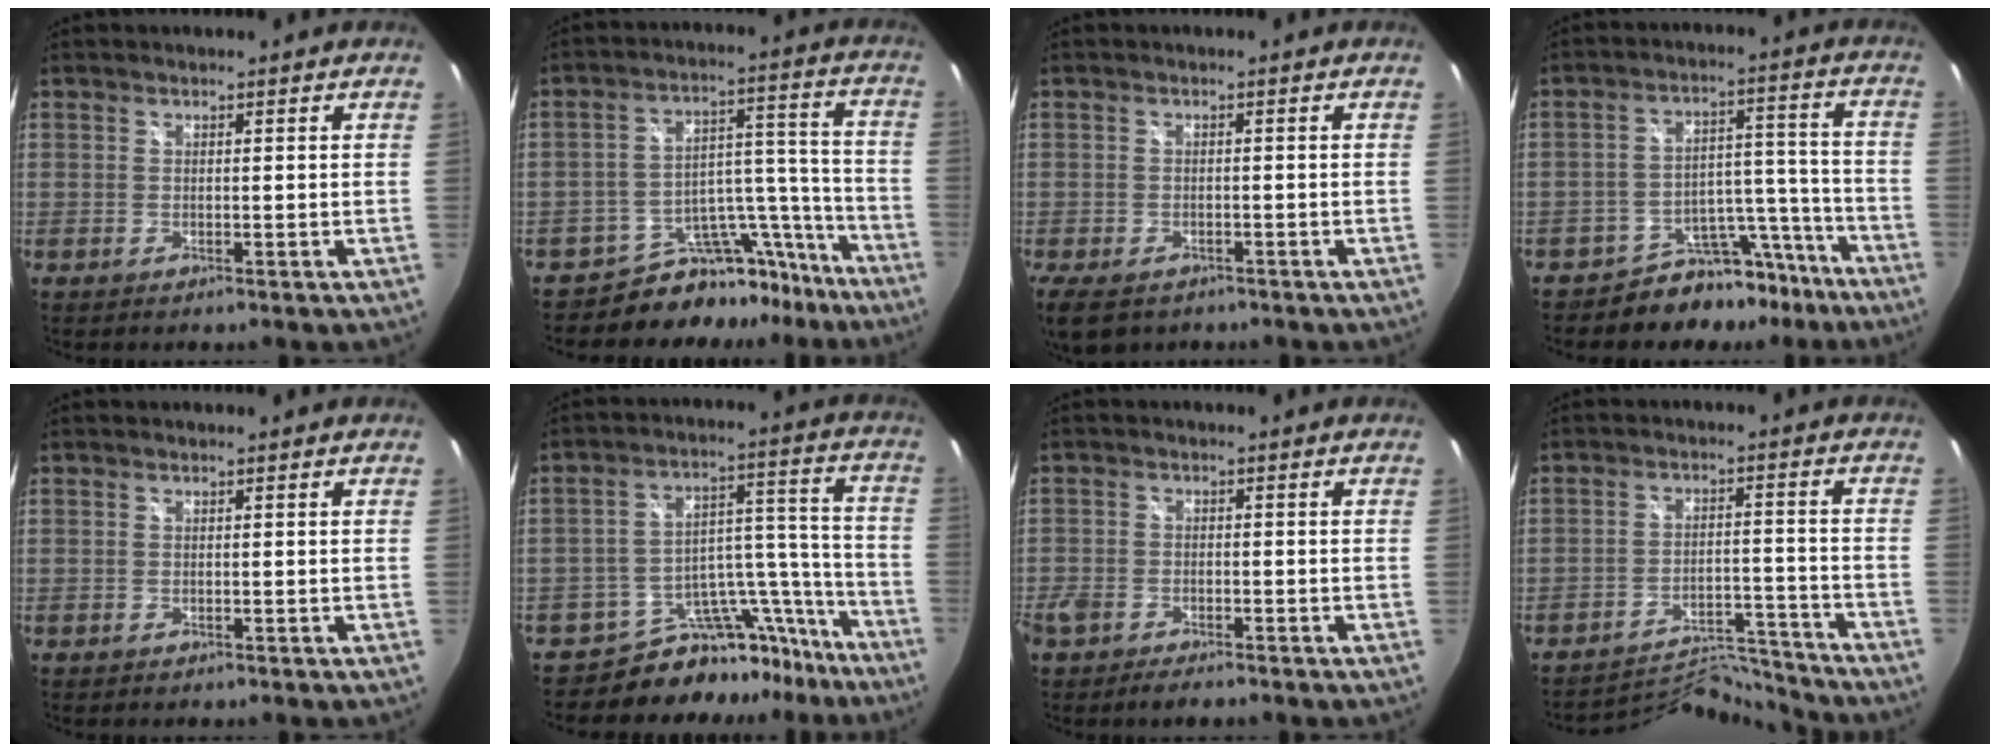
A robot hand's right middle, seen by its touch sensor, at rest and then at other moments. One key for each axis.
{"total": 12.6, "fx": -11.3, "fy": 5.4, "fz": 1.3, "tx": -0.004, "ty": 0.071, "tz": -0.169}
{"total": 7.5, "fx": -5.0, "fy": 4.1, "fz": 3.9, "tx": -0.096, "ty": -0.030, "tz": -0.085}
{"total": 10.7, "fx": -9.2, "fy": 5.1, "fz": 2.0, "tx": -0.018, "ty": 0.055, "tz": -0.128}
{"total": 0.0}
{"total": 13.7, "fx": -12.4, "fy": 5.6, "fz": 1.3, "tx": 0.000, "ty": 0.078, "tz": -0.185}
{"total": 5.5, "fx": -4.2, "fy": 2.2, "fz": 2.7, "tx": -0.076, "ty": -0.015, "tz": -0.080}
{"total": 9.6, "fx": -9.5, "fy": -0.4, "fz": -1.2, "tx": -0.003, "ty": 0.024, "tz": -0.153}